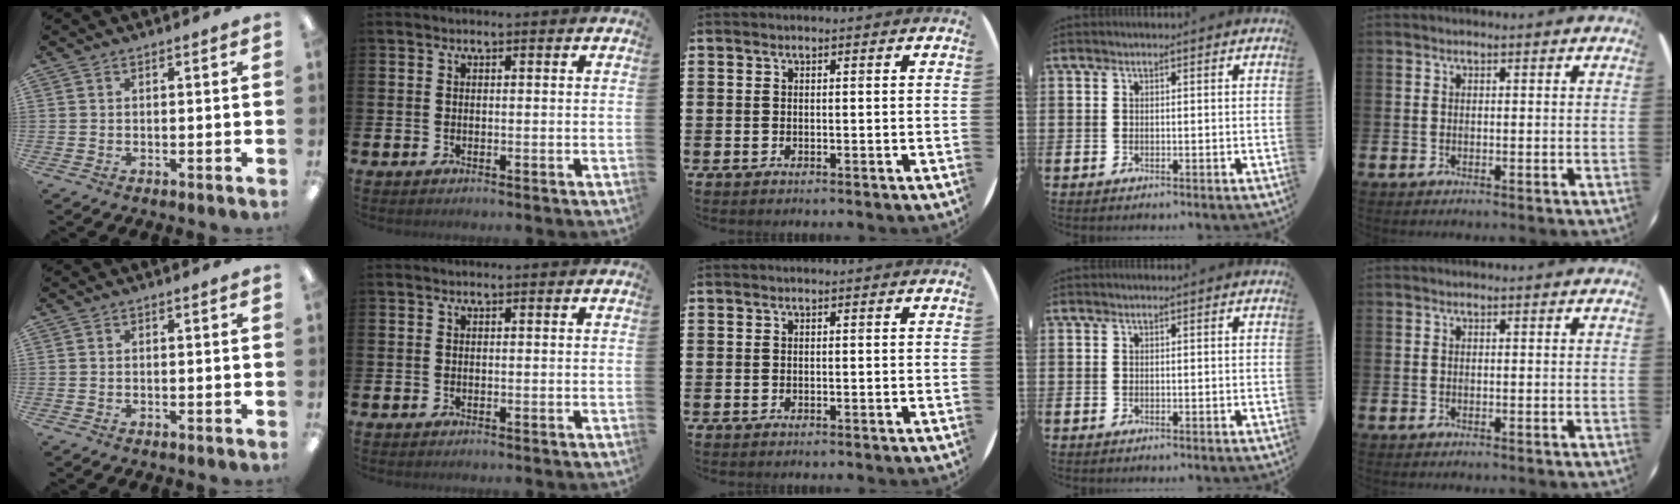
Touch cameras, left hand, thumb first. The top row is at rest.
{}